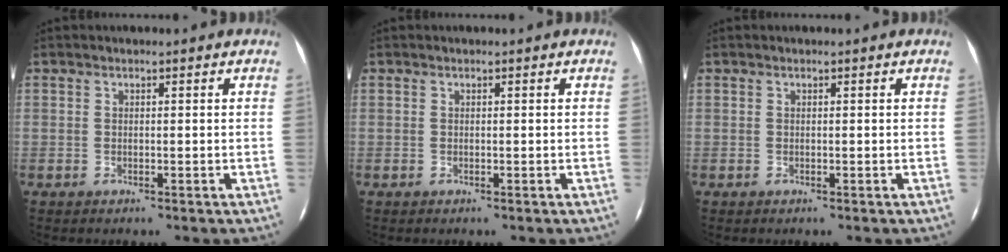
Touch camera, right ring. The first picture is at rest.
{"total": 0.0}
{"total": 0.0}